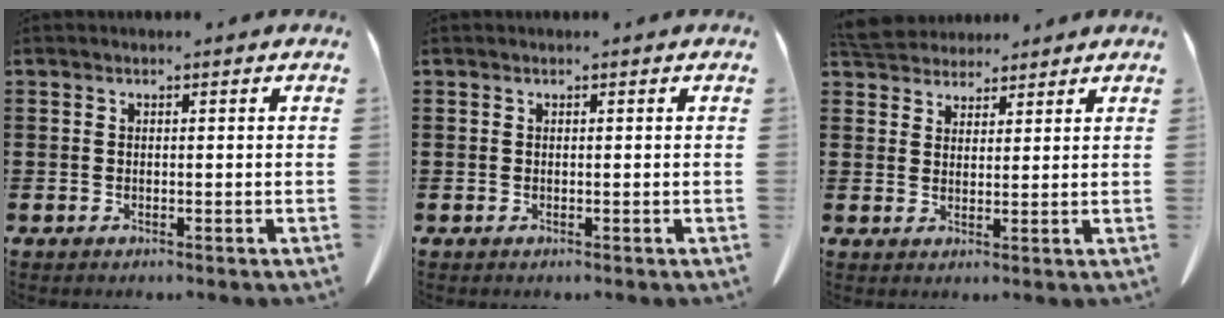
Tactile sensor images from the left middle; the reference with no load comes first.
{"total": 0.0}
{"total": 4.9, "force": [4.6, 1.4, 0.8], "torque": [-0.033, -0.010, 0.089]}